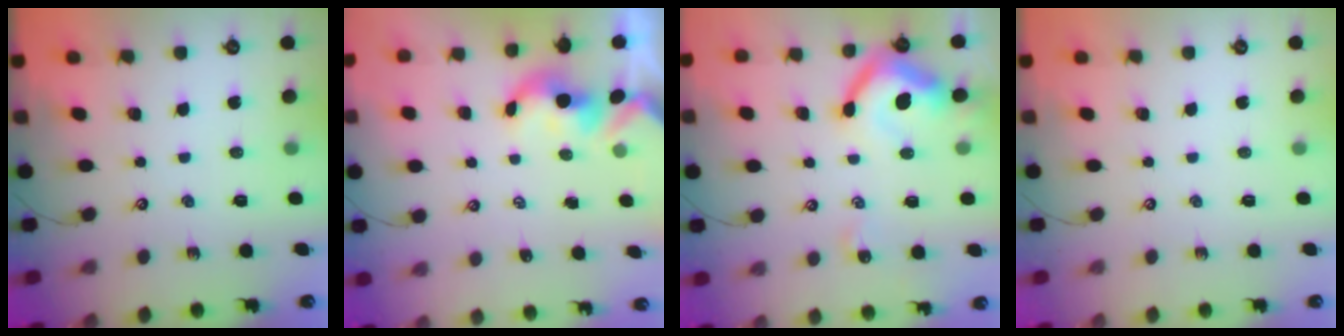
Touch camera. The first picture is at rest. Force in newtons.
{"total": 1.7, "press": 1.6, "slide": 0.2}
{"total": 11.4, "press": 11.3, "slide": 1.5}
{"total": 0.0}